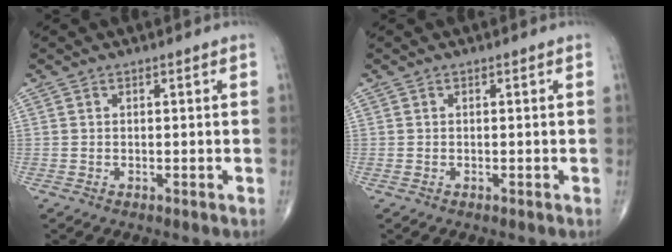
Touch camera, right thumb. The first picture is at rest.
{"total": 0.0}